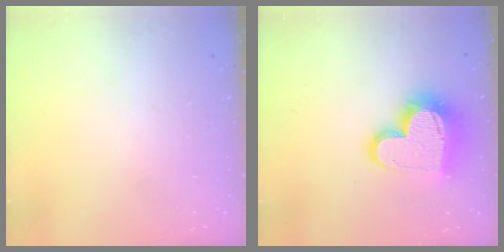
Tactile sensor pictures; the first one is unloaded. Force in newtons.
{"total": 18.3, "press": 18.2, "slide": 1.6}